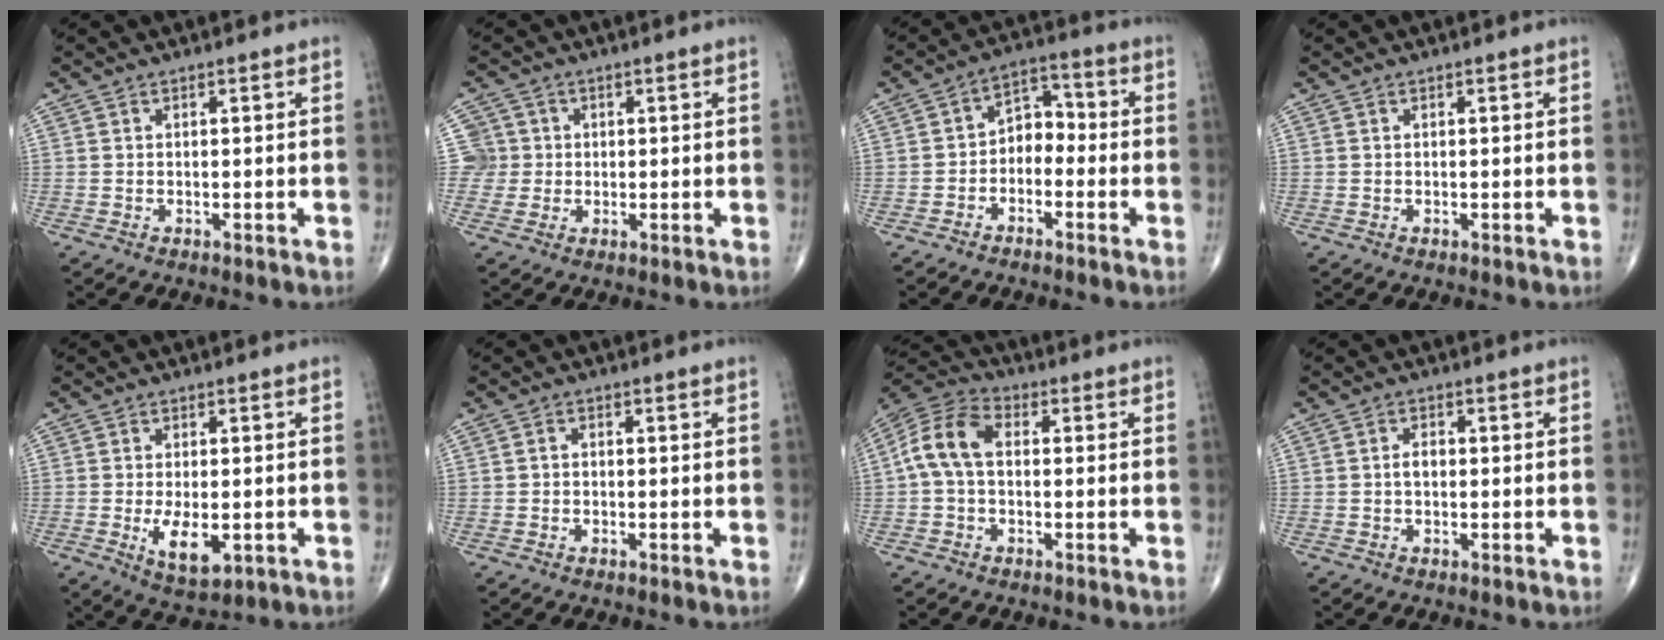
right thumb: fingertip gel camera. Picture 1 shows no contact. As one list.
[{"total": 4.4, "force": [0.4, 4.4, -0.2], "torque": [0.039, 0.010, 0.003]}, {"total": 6.1, "force": [-1.9, 4.4, 3.8], "torque": [-0.037, 0.040, -0.048]}, {"total": 0.0}, {"total": 6.9, "force": [-1.5, 3.3, 5.8], "torque": [-0.096, -0.013, -0.018]}, {"total": 1.1, "force": [-0.2, 0.9, 0.6], "torque": [-0.005, 0.005, -0.006]}, {"total": 9.6, "force": [0.3, 6.1, 7.4], "torque": [-0.148, 0.030, -0.004]}, {"total": 2.1, "force": [-0.2, 1.4, 1.6], "torque": [-0.023, 0.006, -0.006]}]